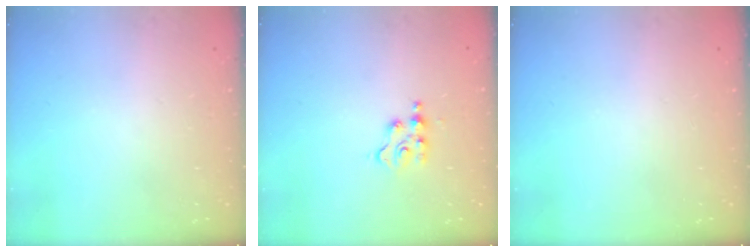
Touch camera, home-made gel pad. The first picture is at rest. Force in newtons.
{"total": 3.9, "press": 3.9, "slide": 0.6}
{"total": 0.0}